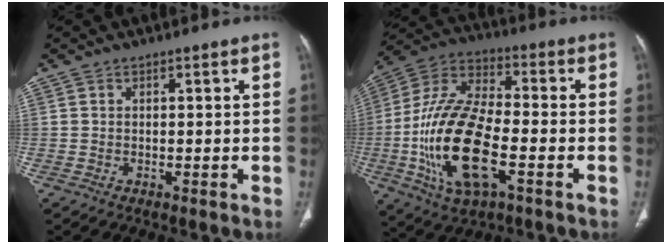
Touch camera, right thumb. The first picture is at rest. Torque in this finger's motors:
{"motor_torque": [0.58, 2.48, 2.44, -0.33, 0.63]}